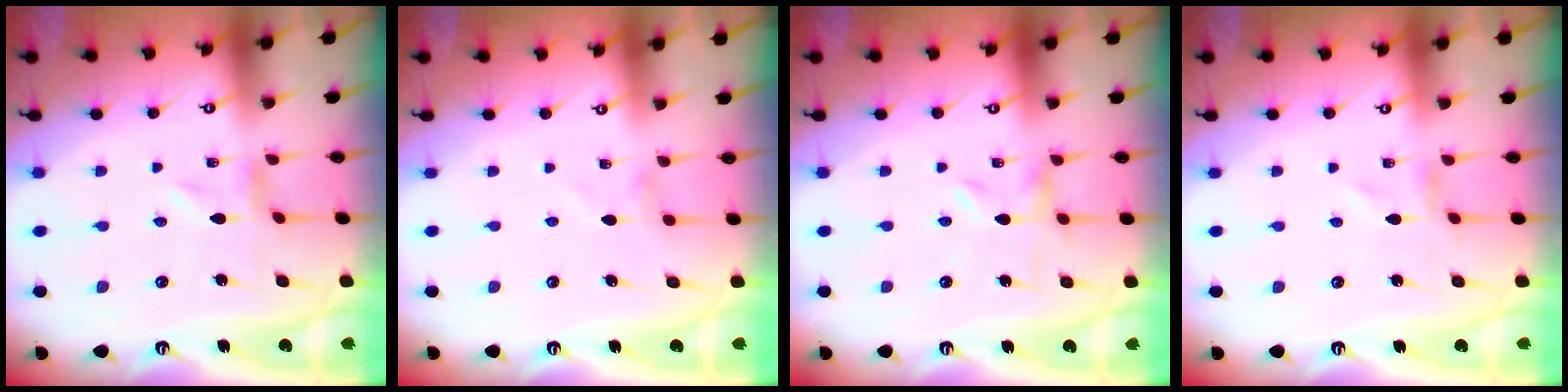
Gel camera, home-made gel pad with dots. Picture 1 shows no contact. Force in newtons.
{"total": 0.7, "press": 0.6, "slide": 0.1}
{"total": 0.0}
{"total": 0.8, "press": 0.8, "slide": 0.1}